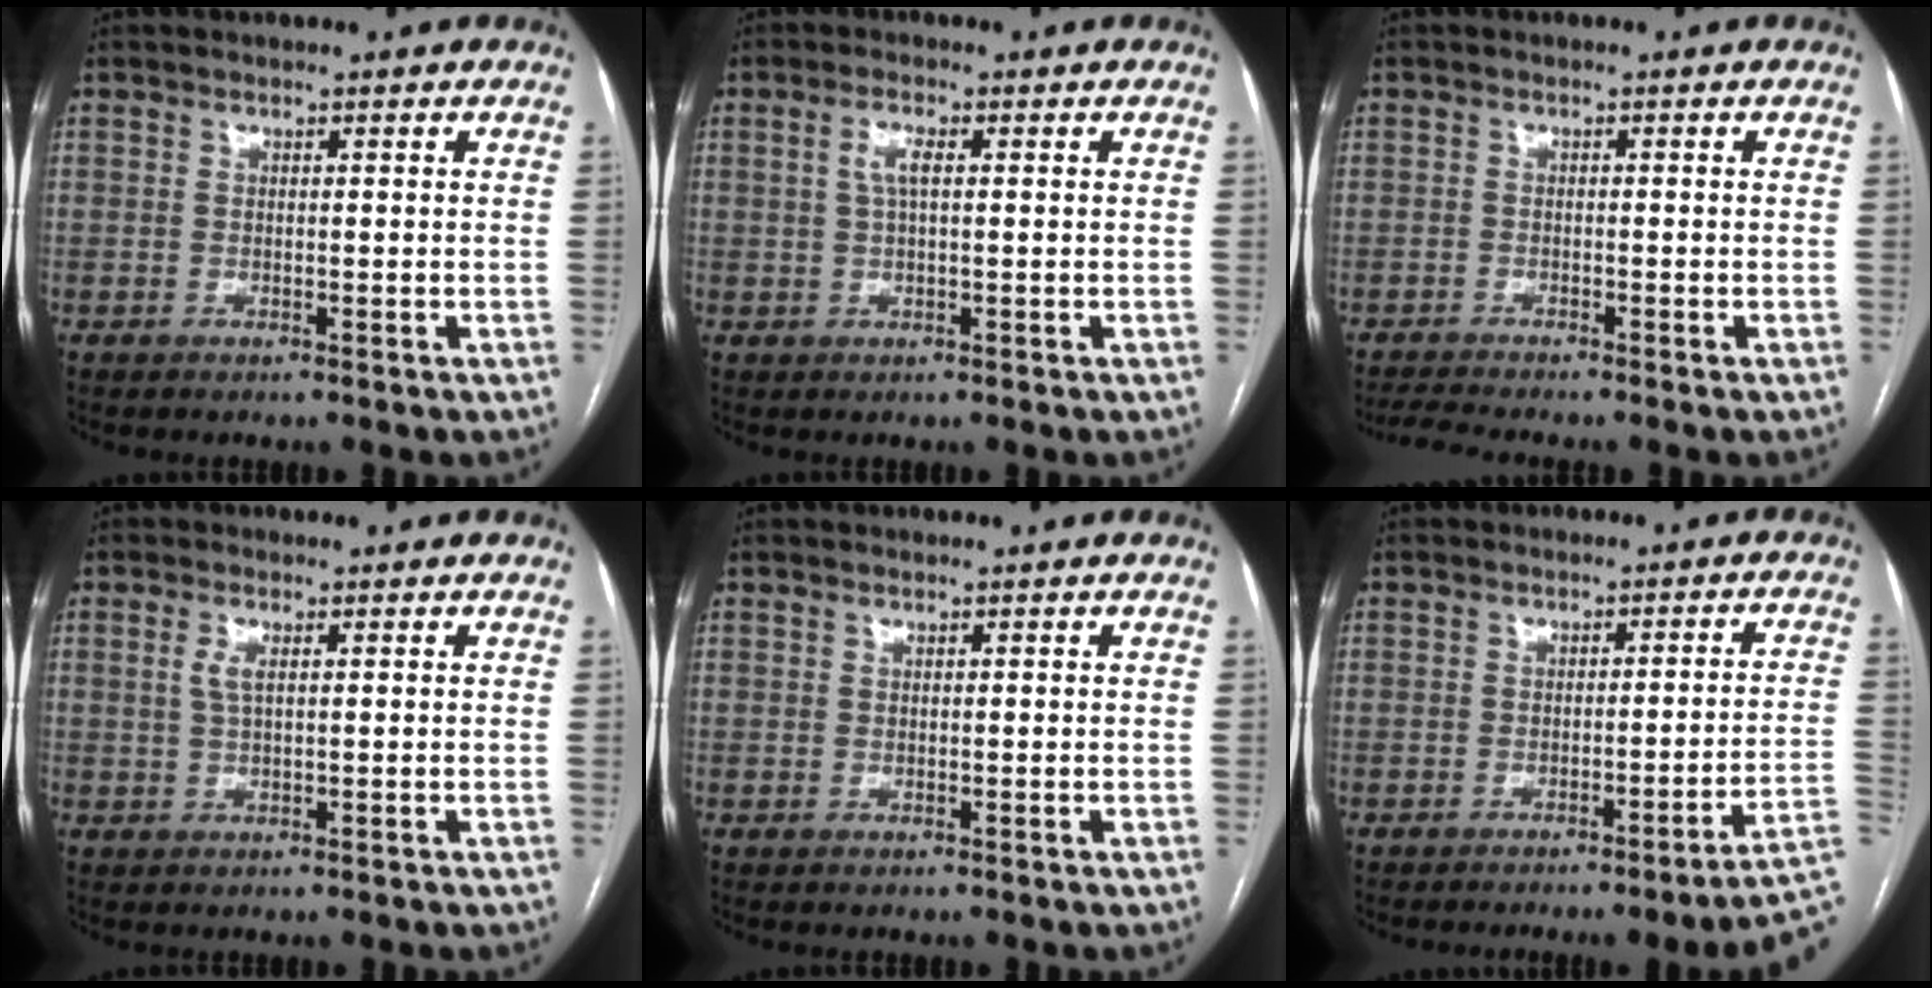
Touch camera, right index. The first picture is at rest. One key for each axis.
{"total": 2.7, "fx": 0.6, "fy": 0.7, "fz": 2.6, "tx": -0.054, "ty": 0.006, "tz": 0.012}
{"total": 2.7, "fx": -2.5, "fy": -0.6, "fz": 0.5, "tx": -0.020, "ty": -0.017, "tz": -0.050}
{"total": 2.2, "fx": 0.6, "fy": 0.6, "fz": 2.0, "tx": -0.047, "ty": 0.000, "tz": 0.014}
{"total": 0.0}
{"total": 9.2, "fx": -5.6, "fy": -0.9, "fz": 7.3, "tx": -0.061, "ty": 0.009, "tz": -0.073}